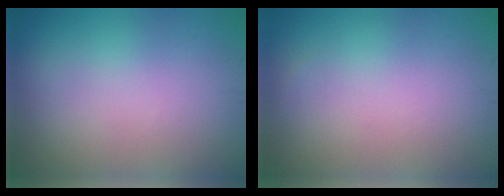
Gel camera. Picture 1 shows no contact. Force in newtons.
{"total": 0.0}